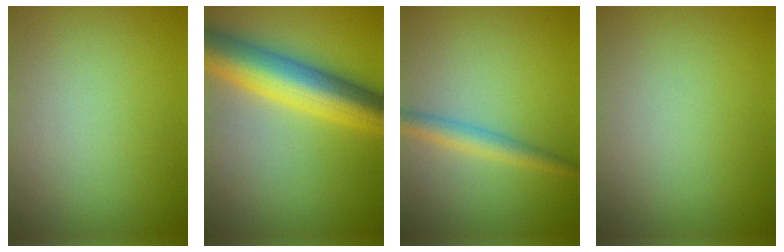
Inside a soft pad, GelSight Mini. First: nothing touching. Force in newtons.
{"total": 9.6, "press": 9.6, "slide": 0.1}
{"total": 2.6, "press": 2.6, "slide": 0.1}
{"total": 0.0}